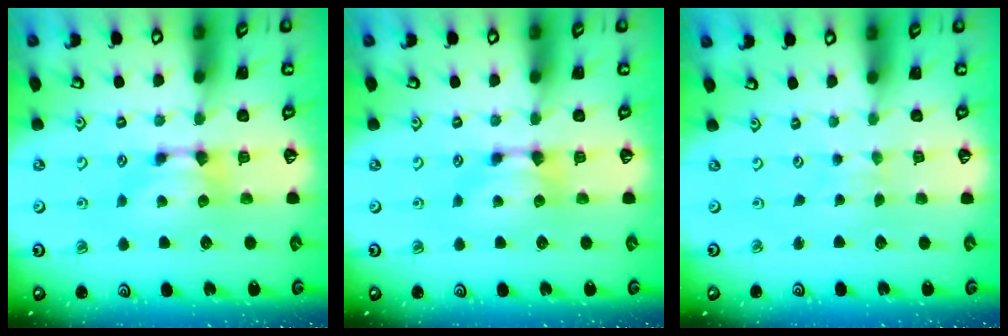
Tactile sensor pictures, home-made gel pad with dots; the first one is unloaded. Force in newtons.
{"total": 0.0}
{"total": 3.6, "press": 3.6, "slide": 0.1}